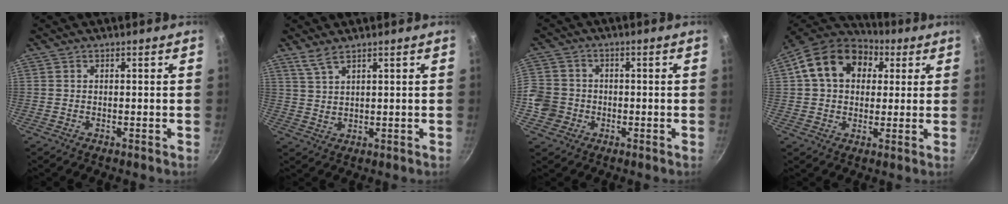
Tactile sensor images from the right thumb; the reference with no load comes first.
{"total": 3.6, "force": [2.7, 0.9, 2.2], "torque": [-0.042, -0.015, 0.060]}
{"total": 8.1, "force": [-1.7, 7.5, 2.5], "torque": [-0.038, 0.019, -0.042]}
{"total": 17.2, "force": [5.1, 12.9, 10.2], "torque": [-0.162, 0.023, 0.069]}